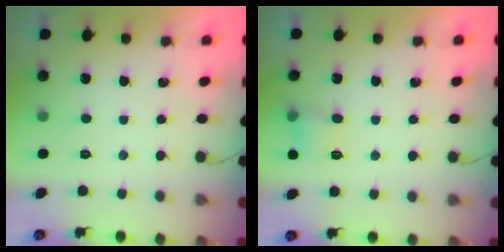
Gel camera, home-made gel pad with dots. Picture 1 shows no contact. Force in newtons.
{"total": 4.1, "press": 4.0, "slide": 1.2}